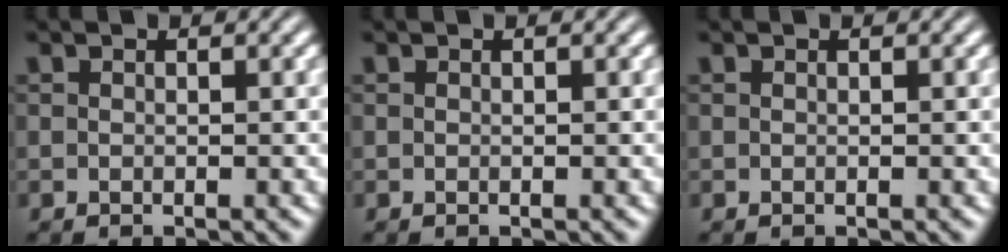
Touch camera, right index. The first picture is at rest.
{"total": 0.0}
{"total": 0.0}